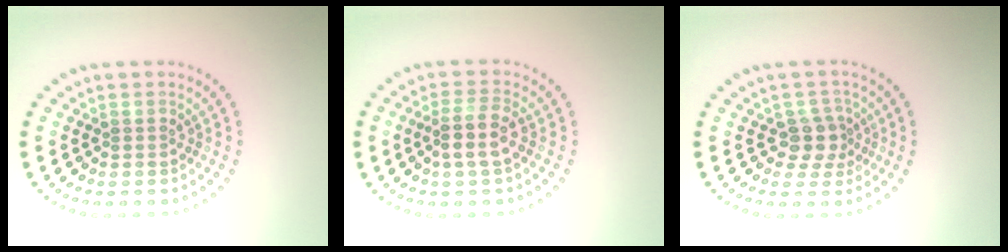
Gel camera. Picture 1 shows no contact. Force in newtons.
{"total": 2.8, "press": 2.4, "slide": 1.6}
{"total": 2.5, "press": 2.0, "slide": 1.5}